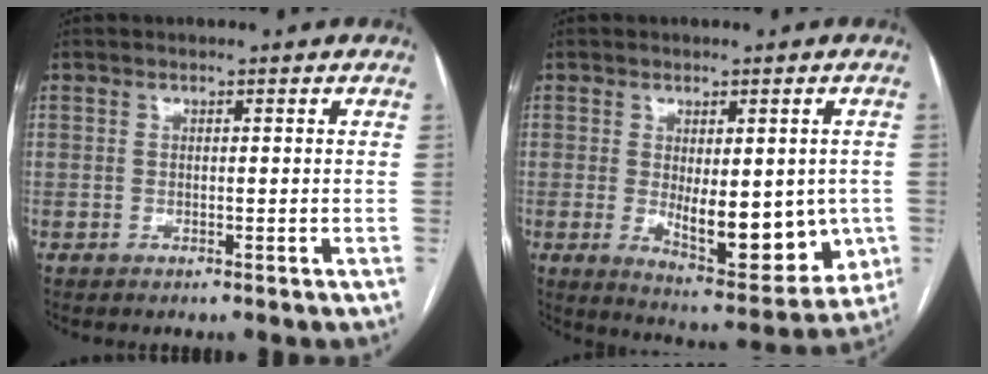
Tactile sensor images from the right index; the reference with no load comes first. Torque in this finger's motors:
{"motor_torque": [1.83, 0.31, 0.42, 0.07]}